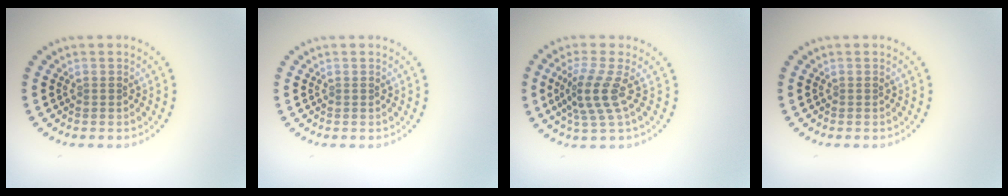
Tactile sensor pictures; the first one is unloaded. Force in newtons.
{"total": 0.0}
{"total": 3.5, "press": 2.8, "slide": 2.1}
{"total": 0.0}